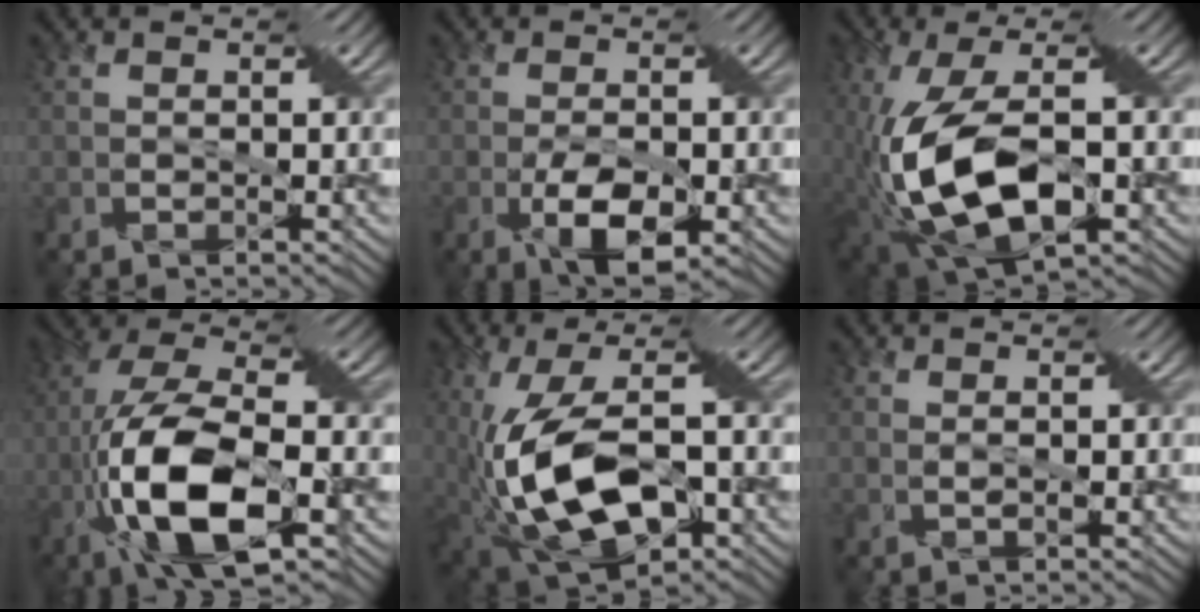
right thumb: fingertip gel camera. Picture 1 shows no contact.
{"total": 6.5, "force": [-2.2, 2.3, 5.6], "torque": [-0.116, -0.014, -0.036]}
{"total": 13.5, "force": [-2.5, 5.8, 11.9], "torque": [-0.270, -0.019, -0.041]}
{"total": 14.6, "force": [-4.7, 5.1, 12.8], "torque": [-0.285, -0.008, -0.090]}
{"total": 13.7, "force": [-2.3, 5.6, 12.3], "torque": [-0.264, -0.011, -0.040]}
{"total": 1.0, "force": [0.2, 0.0, 1.0], "torque": [-0.029, -0.004, 0.007]}